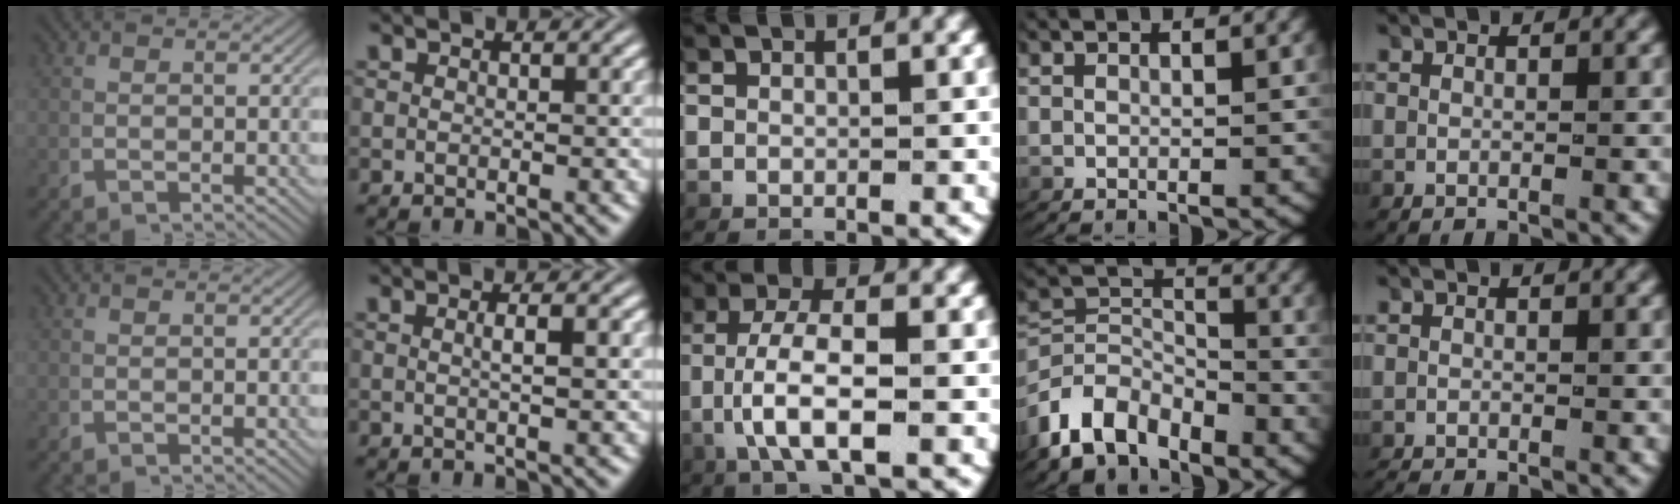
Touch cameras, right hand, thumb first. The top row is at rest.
{"index": {"total": 1.6, "force": [0.0, -0.9, 1.4], "torque": [-0.015, -0.001, 0.001]}, "middle": {"total": 5.3, "force": [-0.5, 1.7, 5.0], "torque": [-0.112, -0.013, 0.001]}, "ring": {"total": 7.9, "force": [-4.5, 5.6, 3.2], "torque": [-0.062, -0.034, -0.073]}, "little": {"total": 1.0, "force": [-1.0, 0.1, 0.1], "torque": [-0.006, -0.008, -0.015]}}